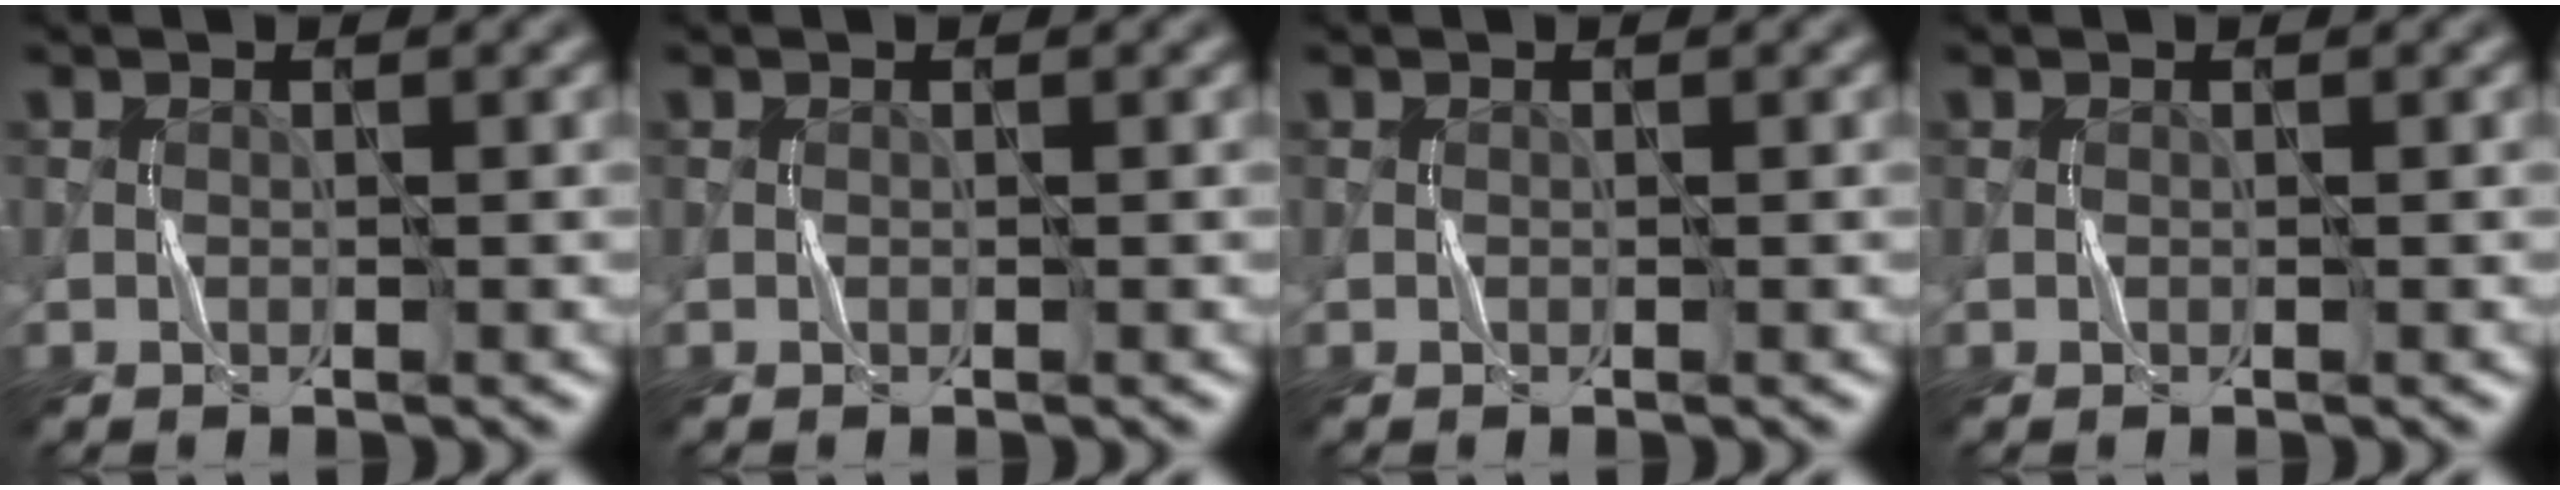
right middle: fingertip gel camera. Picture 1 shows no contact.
{"total": 0.0}
{"total": 0.0}
{"total": 0.0}